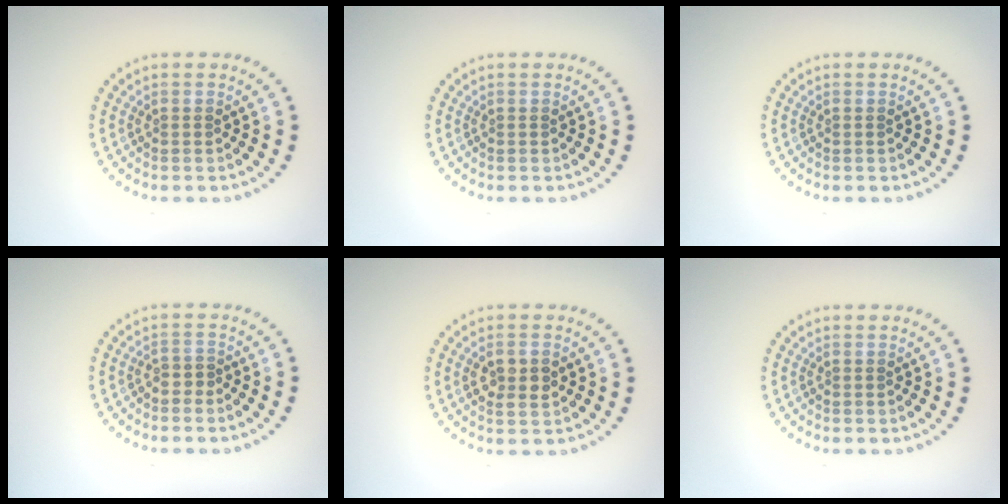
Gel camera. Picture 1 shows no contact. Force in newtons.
{"total": 0.0}
{"total": 0.0}
{"total": 0.8, "press": 0.5, "slide": 0.6}
{"total": 2.5, "press": 2.5, "slide": 0.2}
{"total": 0.0}